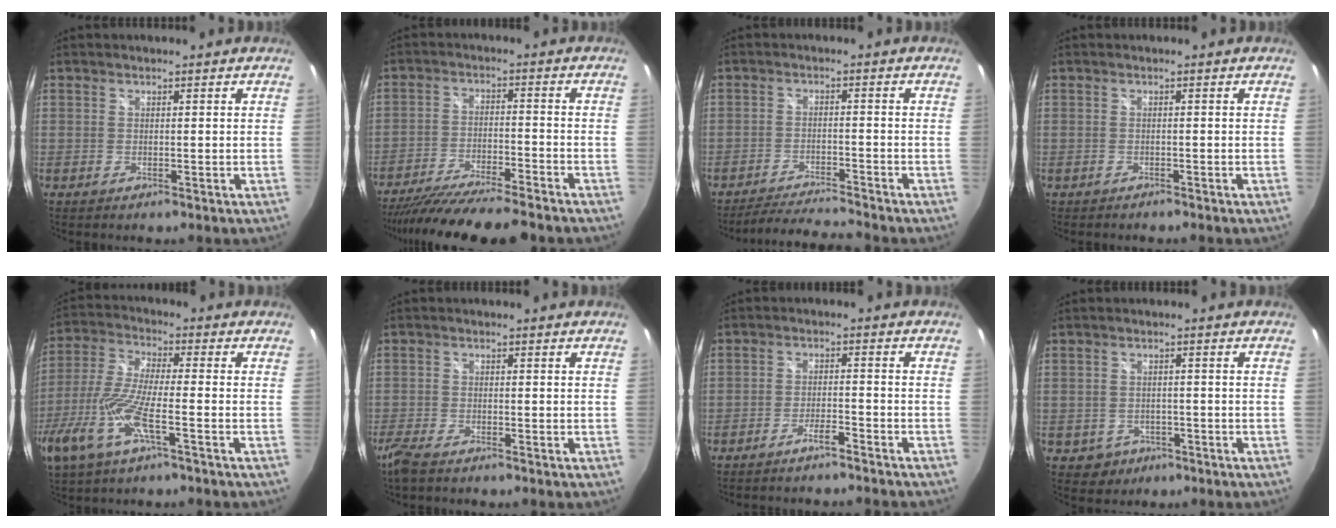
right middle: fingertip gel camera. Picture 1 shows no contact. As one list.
[{"total": 16.7, "force": [-14.7, 1.3, 7.8], "torque": [-0.155, -0.030, -0.236]}, {"total": 8.1, "force": [-7.8, -0.2, 2.4], "torque": [-0.065, 0.002, -0.129]}, {"total": 1.2, "force": [-1.2, 0.2, 0.2], "torque": [-0.007, -0.004, -0.017]}, {"total": 14.7, "force": [-6.9, 3.3, 12.5], "torque": [-0.278, -0.023, -0.134]}, {"total": 4.3, "force": [-3.5, 1.0, 2.3], "torque": [-0.067, -0.011, -0.069]}, {"total": 4.7, "force": [-4.4, -0.1, 1.6], "torque": [-0.050, 0.001, -0.070]}, {"total": 4.1, "force": [-1.8, 3.6, 0.9], "torque": [-0.030, 0.006, -0.019]}]